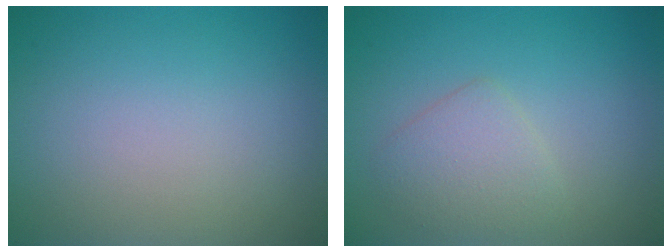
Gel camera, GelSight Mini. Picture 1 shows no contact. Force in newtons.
{"total": 2.6, "press": 2.6, "slide": 0.0}